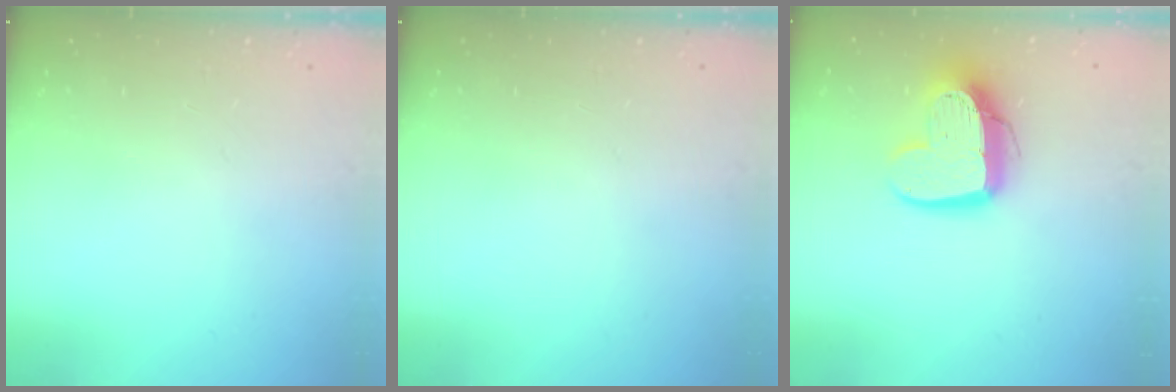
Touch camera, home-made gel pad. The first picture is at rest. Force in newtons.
{"total": 0.0}
{"total": 13.5, "press": 13.5, "slide": 1.1}